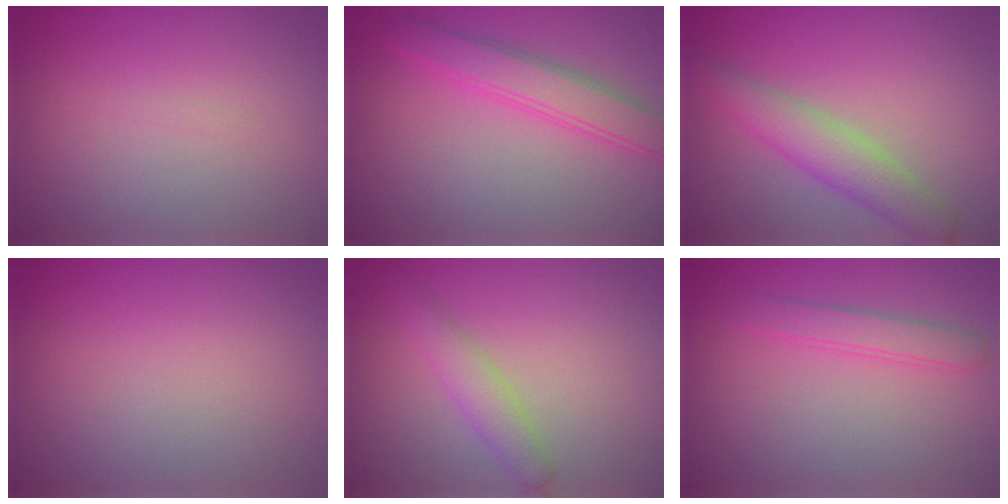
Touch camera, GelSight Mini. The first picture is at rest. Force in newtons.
{"total": 3.7, "press": 3.7, "slide": 0.0}
{"total": 4.0, "press": 4.0, "slide": 0.2}
{"total": 0.0}
{"total": 1.7, "press": 1.7, "slide": 0.1}
{"total": 2.0, "press": 2.0, "slide": 0.0}